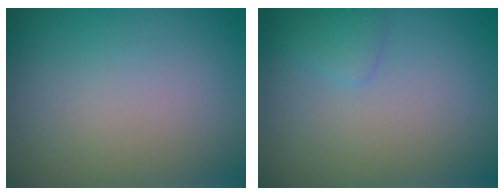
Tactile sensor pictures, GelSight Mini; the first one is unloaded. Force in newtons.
{"total": 1.0, "press": 1.0, "slide": 0.1}